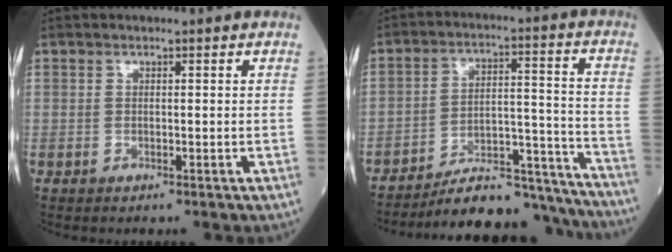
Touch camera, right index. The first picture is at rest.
{"total": 17.8, "force": [-17.1, 2.4, 4.3], "torque": [-0.062, 0.033, -0.254]}